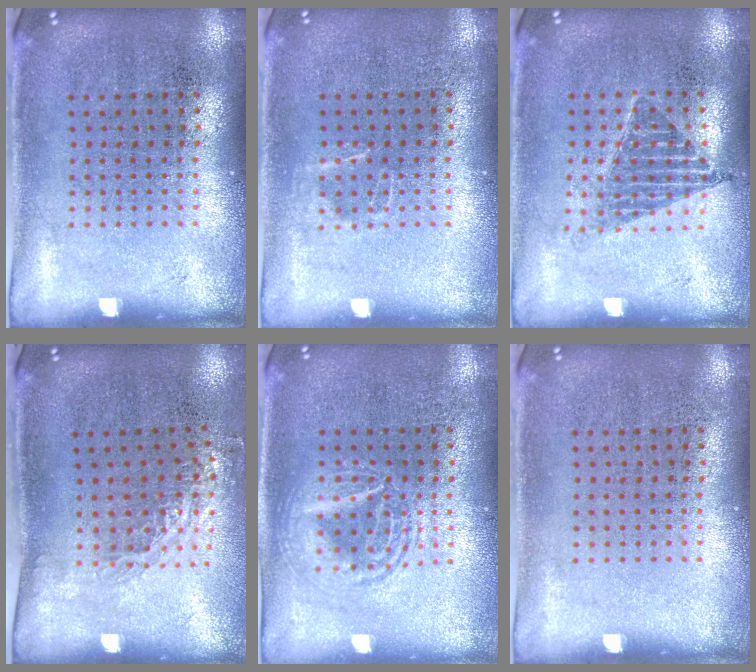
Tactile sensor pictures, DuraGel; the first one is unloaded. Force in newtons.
{"total": 0.9, "press": 0.8, "slide": 0.2}
{"total": 1.1, "press": 1.0, "slide": 0.6}
{"total": 1.1, "press": 0.8, "slide": 0.6}
{"total": 2.8, "press": 2.8, "slide": 0.3}
{"total": 0.0}